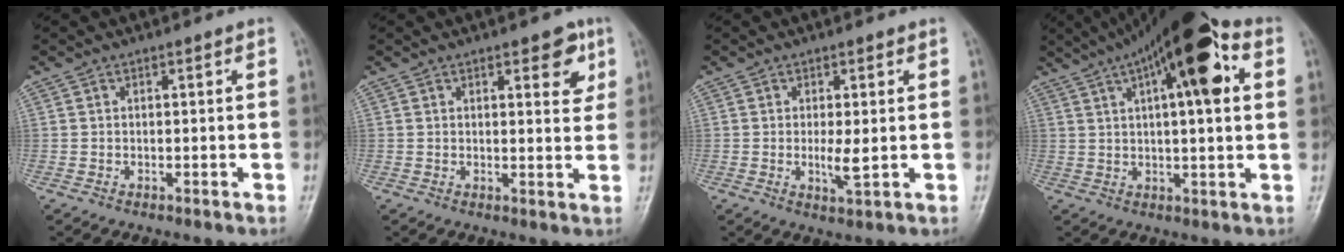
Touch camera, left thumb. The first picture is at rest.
{"total": 5.6, "force": [2.7, 2.4, 4.2], "torque": [-0.030, -0.012, 0.028]}
{"total": 3.8, "force": [-0.1, 0.9, 3.7], "torque": [-0.068, -0.011, -0.001]}
{"total": 19.0, "force": [6.9, 6.1, 16.6], "torque": [-0.246, 0.024, 0.099]}